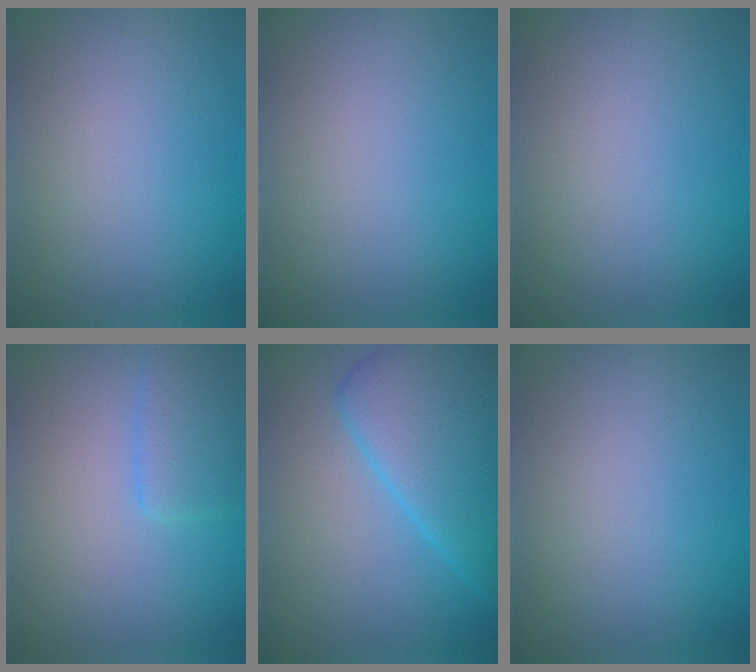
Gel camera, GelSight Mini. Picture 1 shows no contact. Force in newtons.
{"total": 0.0}
{"total": 0.0}
{"total": 2.9, "press": 2.9, "slide": 0.1}
{"total": 7.0, "press": 7.0, "slide": 0.3}
{"total": 0.0}